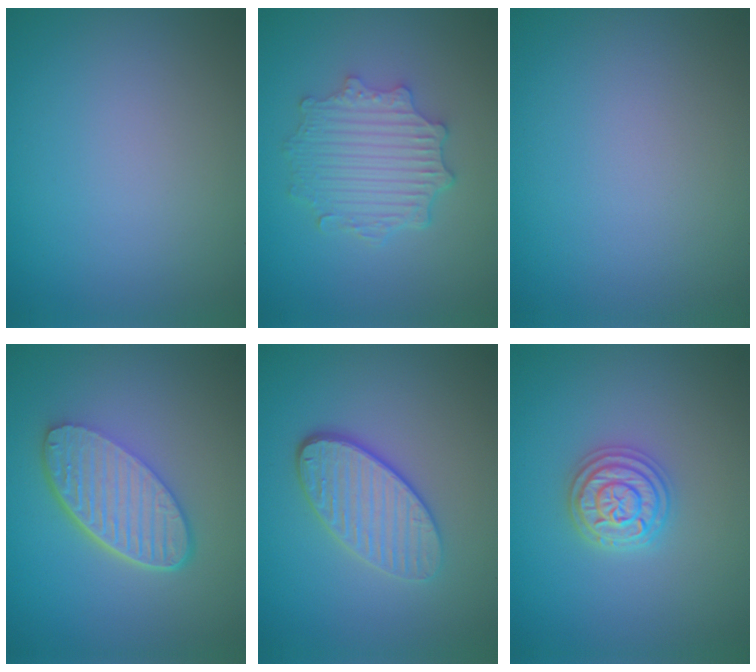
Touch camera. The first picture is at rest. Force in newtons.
{"total": 4.4, "press": 3.6, "slide": 2.6}
{"total": 0.0}
{"total": 6.1, "press": 4.4, "slide": 4.2}
{"total": 4.0, "press": 3.3, "slide": 2.4}
{"total": 3.6, "press": 3.6, "slide": 0.5}